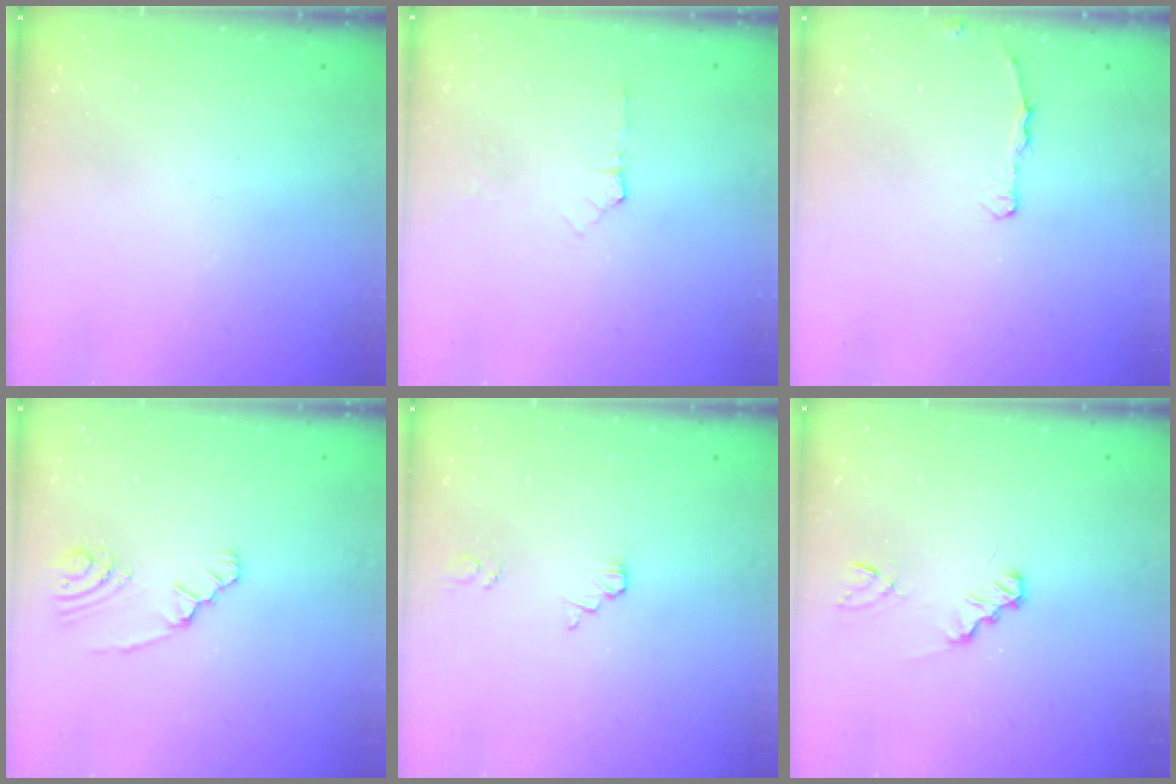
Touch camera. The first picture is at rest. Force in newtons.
{"total": 5.8, "press": 4.7, "slide": 3.4}
{"total": 2.8, "press": 2.7, "slide": 0.5}
{"total": 2.7, "press": 2.5, "slide": 1.0}
{"total": 1.5, "press": 1.5, "slide": 0.1}
{"total": 1.2, "press": 1.2, "slide": 0.1}